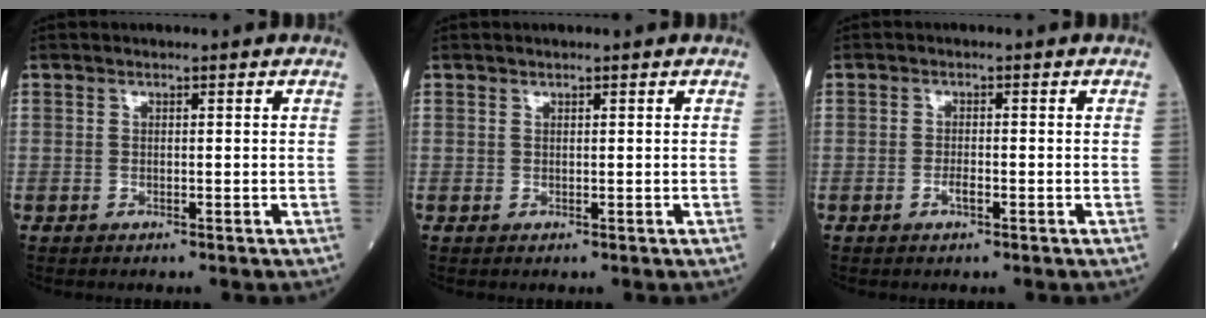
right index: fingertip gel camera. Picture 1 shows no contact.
{"total": 0.5, "force": [0.2, -0.5, 0.0], "torque": [-0.005, -0.003, 0.003]}
{"total": 1.4, "force": [-0.7, 0.3, 1.2], "torque": [-0.021, 0.001, -0.013]}